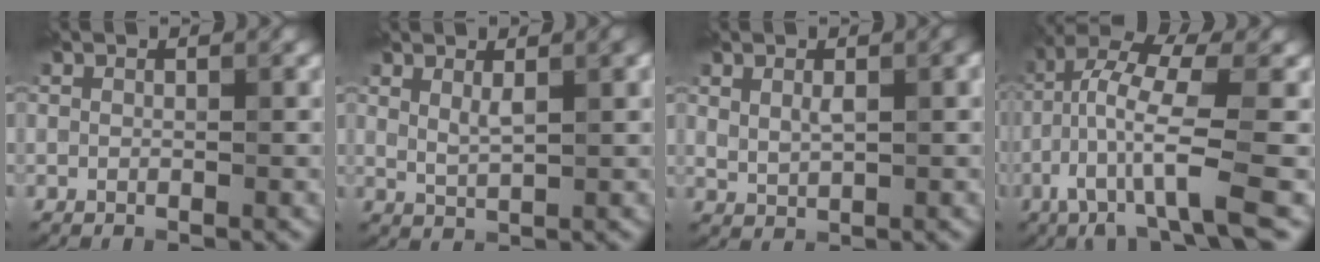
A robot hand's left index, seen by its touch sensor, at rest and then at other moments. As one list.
[{"total": 2.0, "force": [1.6, 0.5, 1.2], "torque": [-0.024, 0.008, 0.025]}, {"total": 1.7, "force": [1.3, 0.6, 1.0], "torque": [-0.028, 0.007, 0.026]}, {"total": 8.0, "force": [-2.3, 2.1, 7.3], "torque": [-0.141, 0.024, -0.043]}]